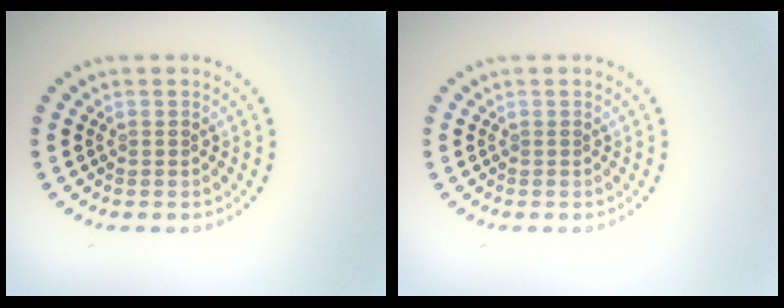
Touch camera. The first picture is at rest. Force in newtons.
{"total": 0.0}